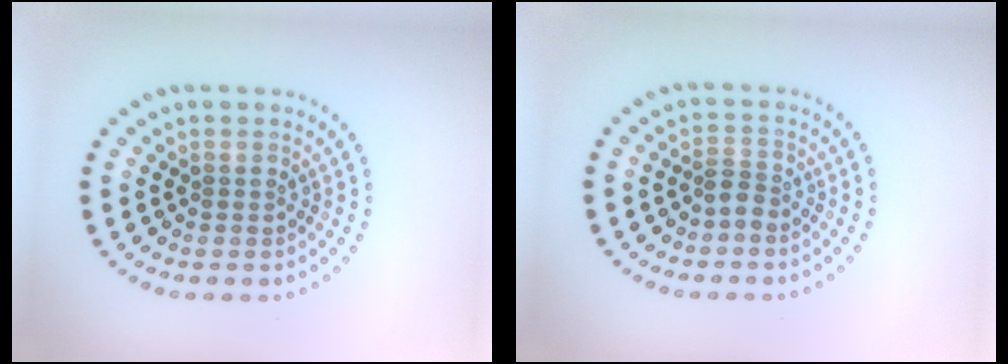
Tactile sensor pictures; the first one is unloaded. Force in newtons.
{"total": 1.7, "press": 1.3, "slide": 1.0}